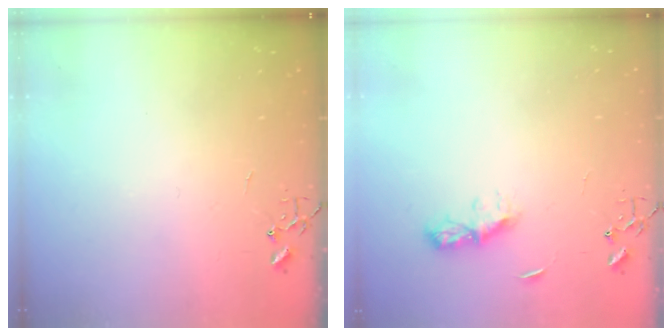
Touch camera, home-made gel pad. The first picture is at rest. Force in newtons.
{"total": 6.4, "press": 6.3, "slide": 0.7}